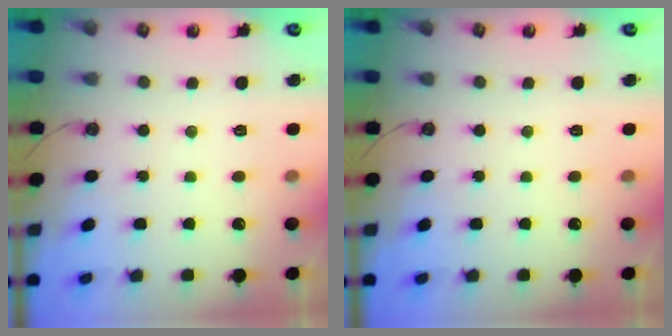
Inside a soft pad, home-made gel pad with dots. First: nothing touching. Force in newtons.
{"total": 0.0}